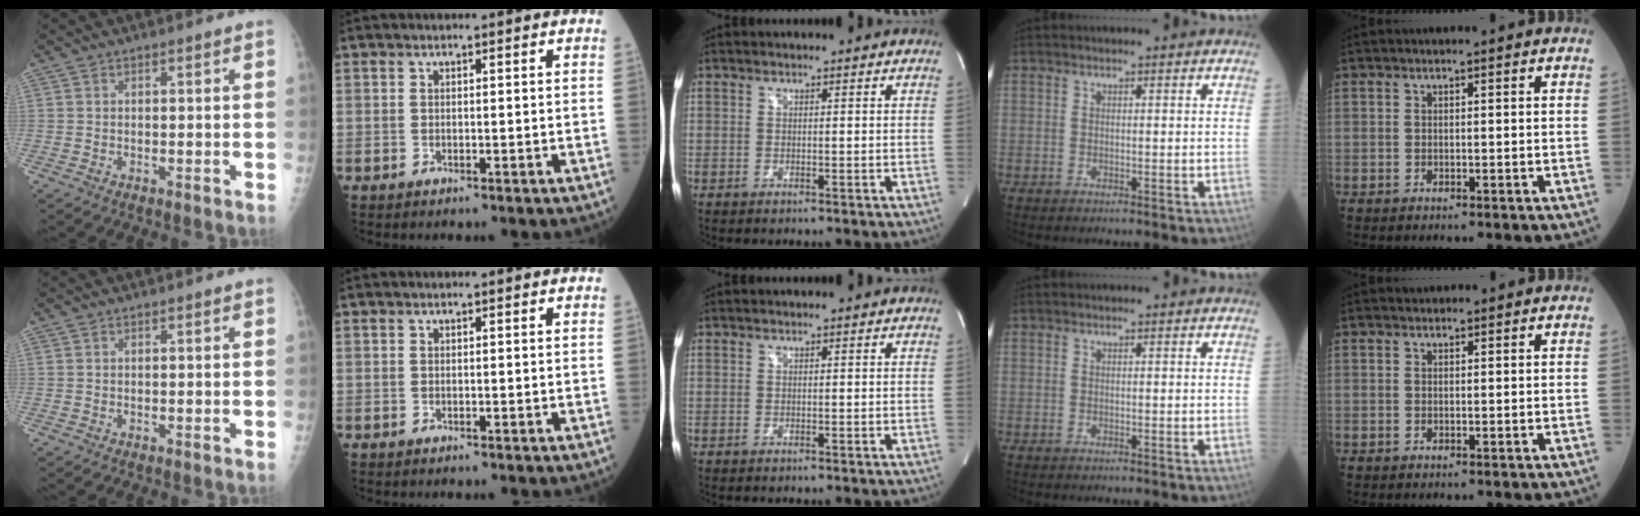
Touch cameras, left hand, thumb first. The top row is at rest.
{"little": {"total": 0.5, "force": [0.5, 0.2, 0.0], "torque": [-0.009, 0.005, 0.008]}}